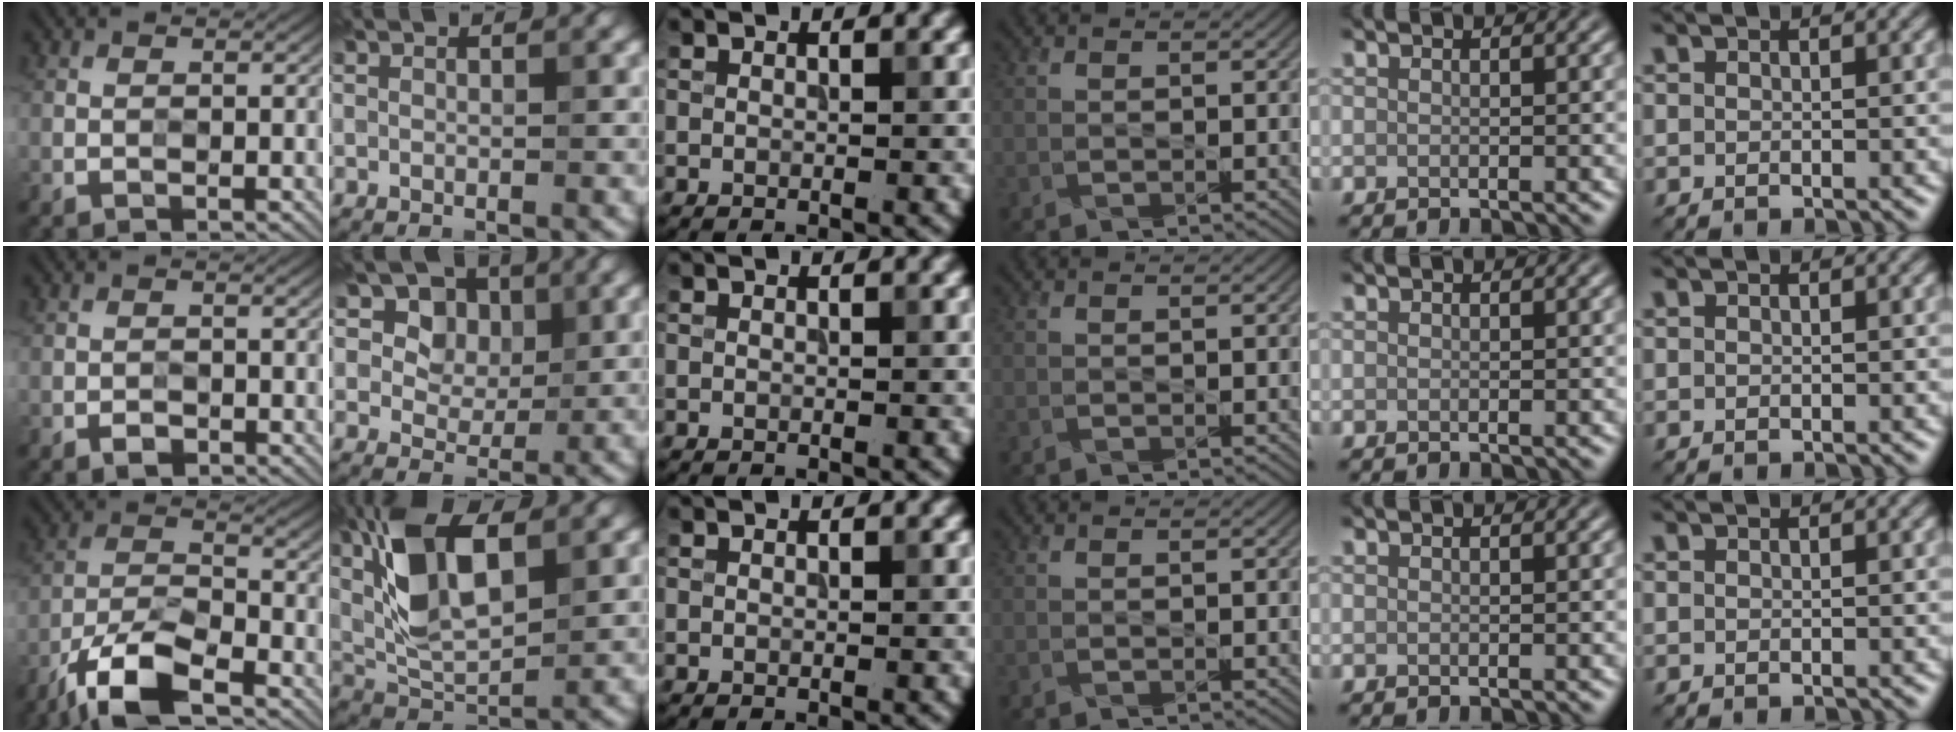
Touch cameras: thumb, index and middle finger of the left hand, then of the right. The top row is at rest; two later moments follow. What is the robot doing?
{"motion": "press", "object": "stopwatch"}